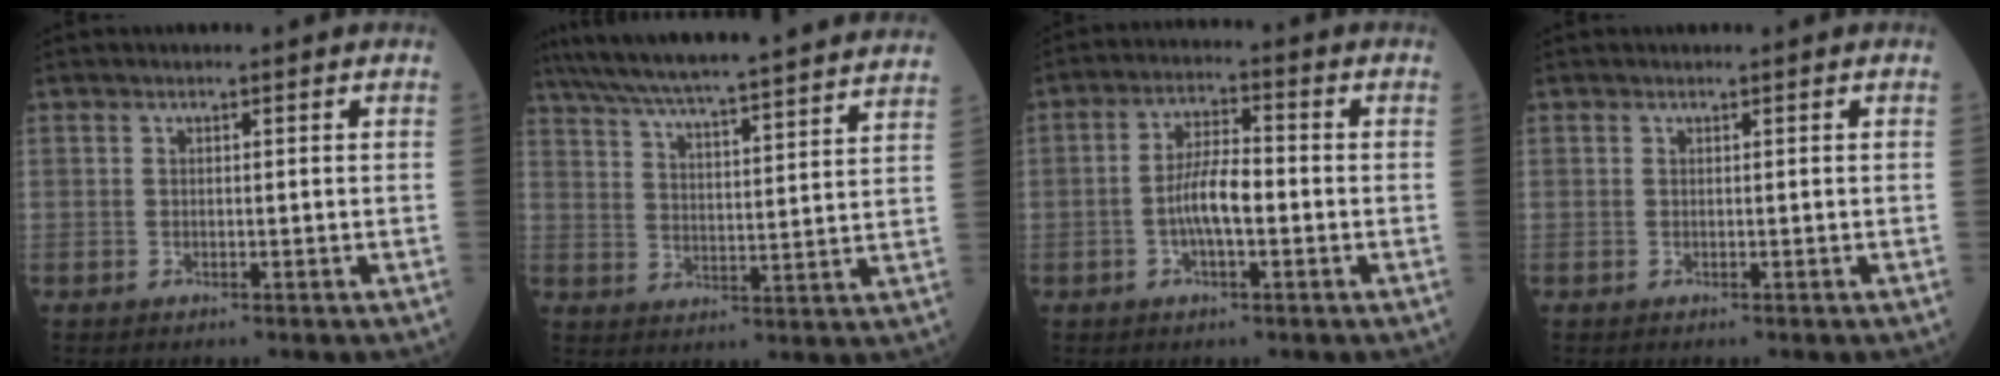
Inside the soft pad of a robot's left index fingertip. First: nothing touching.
{"total": 29.6, "force": [26.8, 0.8, 12.7], "torque": [-0.215, -0.011, 0.357]}
{"total": 6.5, "force": [-1.4, 1.8, 6.0], "torque": [-0.123, 0.009, -0.030]}
{"total": 0.0}